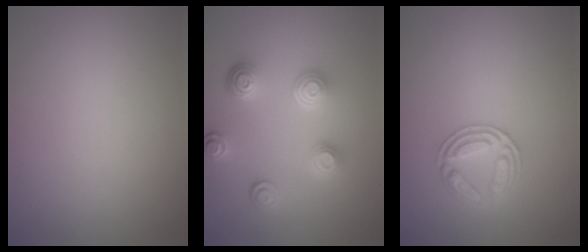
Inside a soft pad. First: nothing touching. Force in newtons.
{"total": 4.4, "press": 3.4, "slide": 2.8}
{"total": 2.7, "press": 2.7, "slide": 0.4}